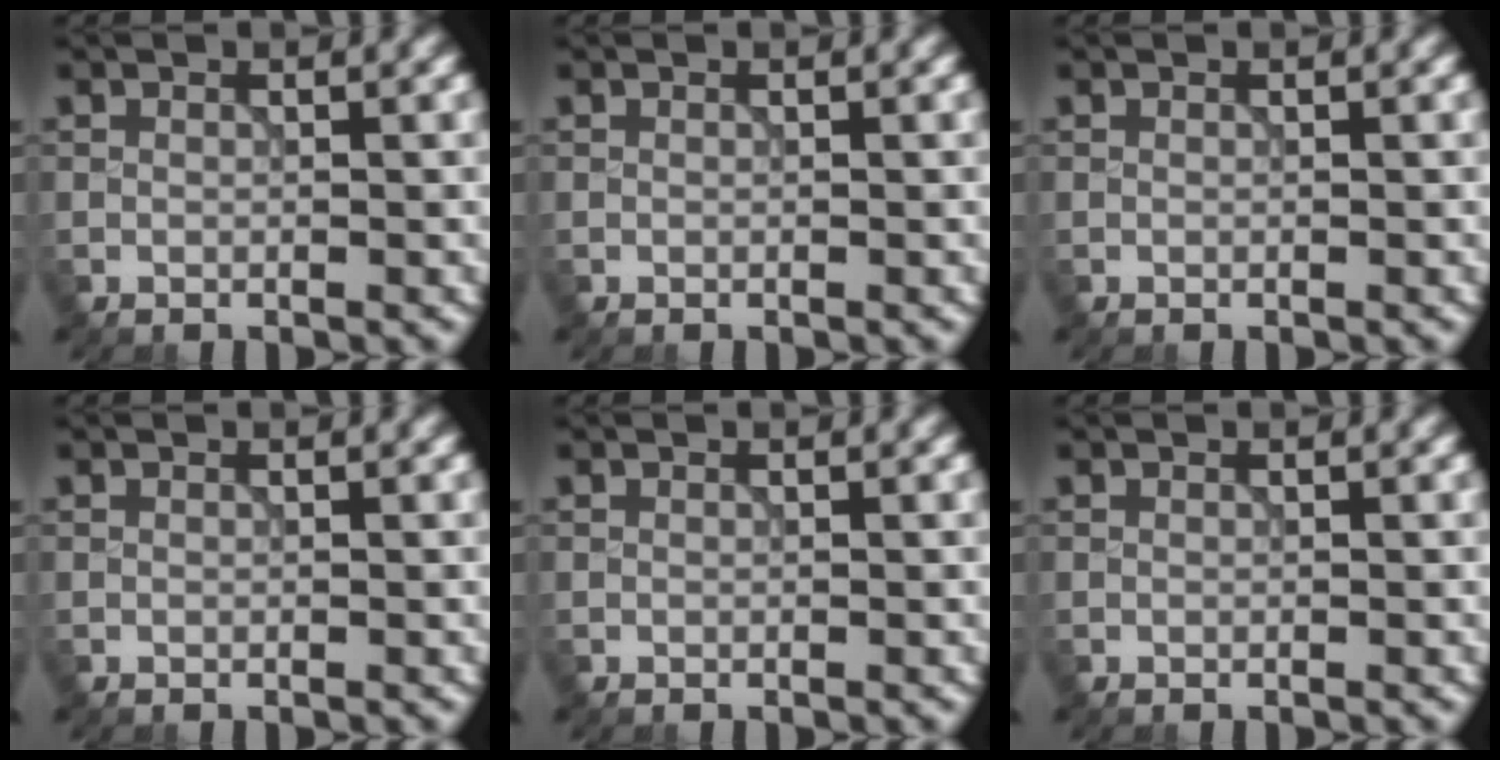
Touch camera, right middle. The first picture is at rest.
{"total": 0.0}
{"total": 0.0}
{"total": 0.0}
{"total": 0.0}
{"total": 0.0}